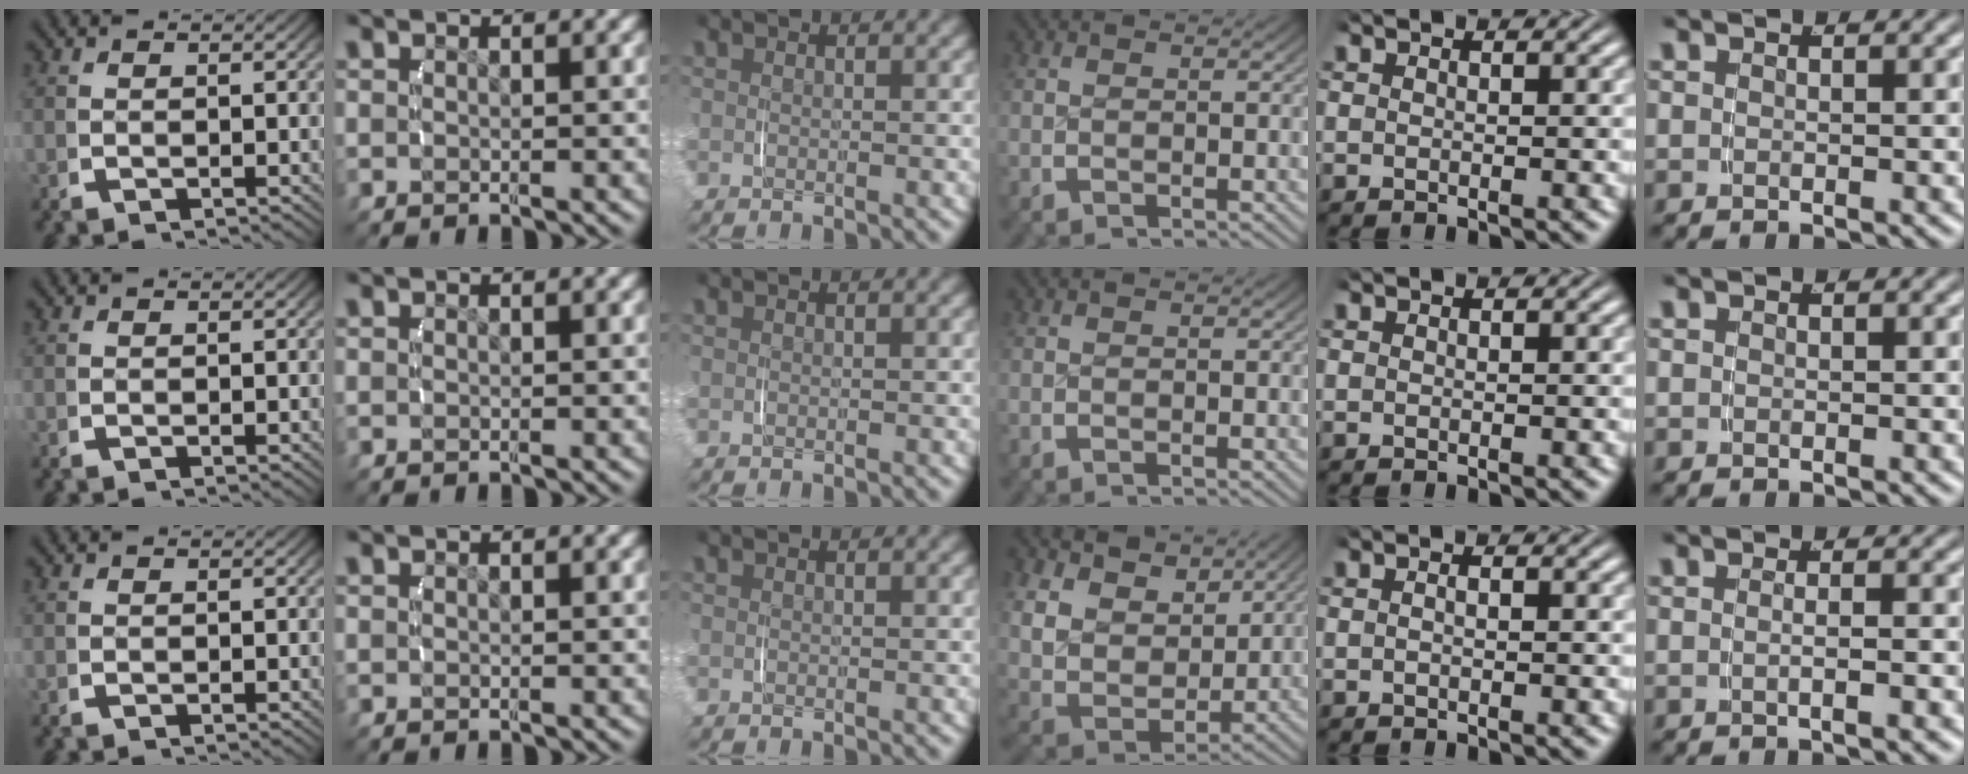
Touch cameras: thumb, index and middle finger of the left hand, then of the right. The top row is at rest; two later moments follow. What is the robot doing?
{"motion": "lift_and_place", "object": "napkin"}